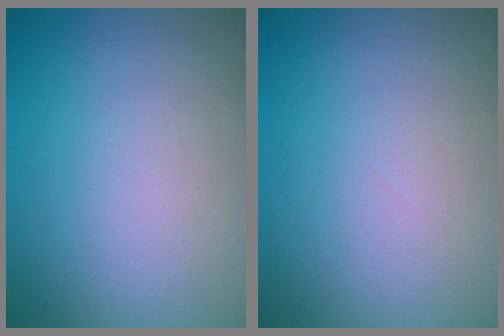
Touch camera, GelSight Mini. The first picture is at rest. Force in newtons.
{"total": 0.0}